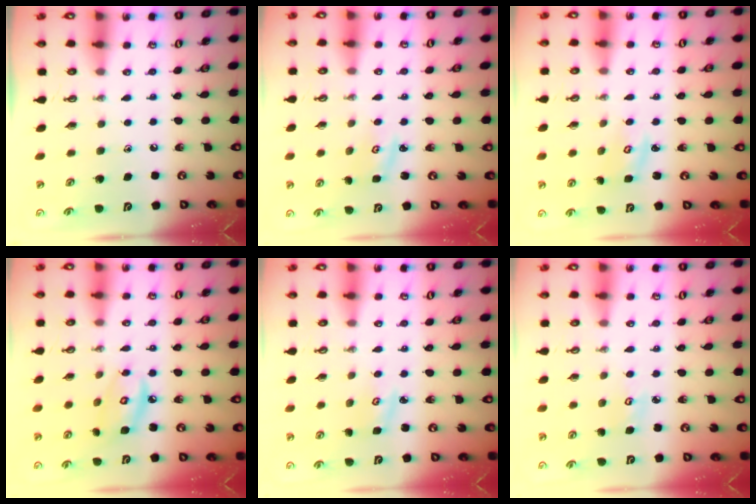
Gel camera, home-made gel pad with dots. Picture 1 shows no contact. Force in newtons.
{"total": 2.6, "press": 2.6, "slide": 0.4}
{"total": 3.1, "press": 3.1, "slide": 0.4}
{"total": 7.5, "press": 7.5, "slide": 0.5}
{"total": 3.0, "press": 3.0, "slide": 0.4}
{"total": 3.9, "press": 3.9, "slide": 0.3}